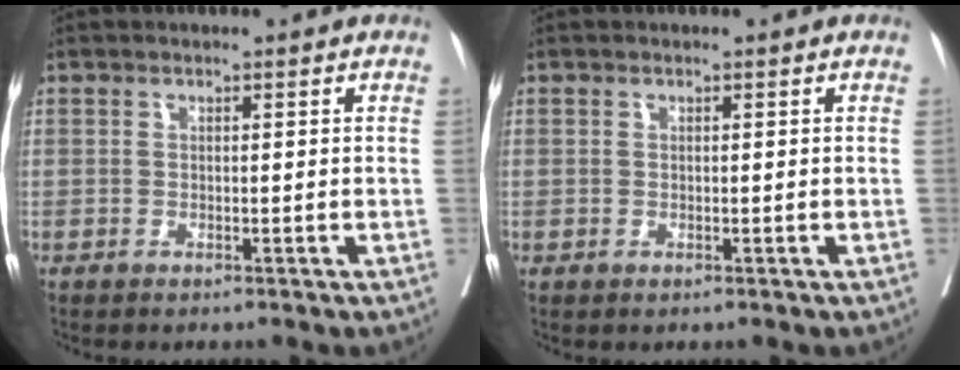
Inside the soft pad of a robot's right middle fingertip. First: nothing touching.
{"total": 0.0}